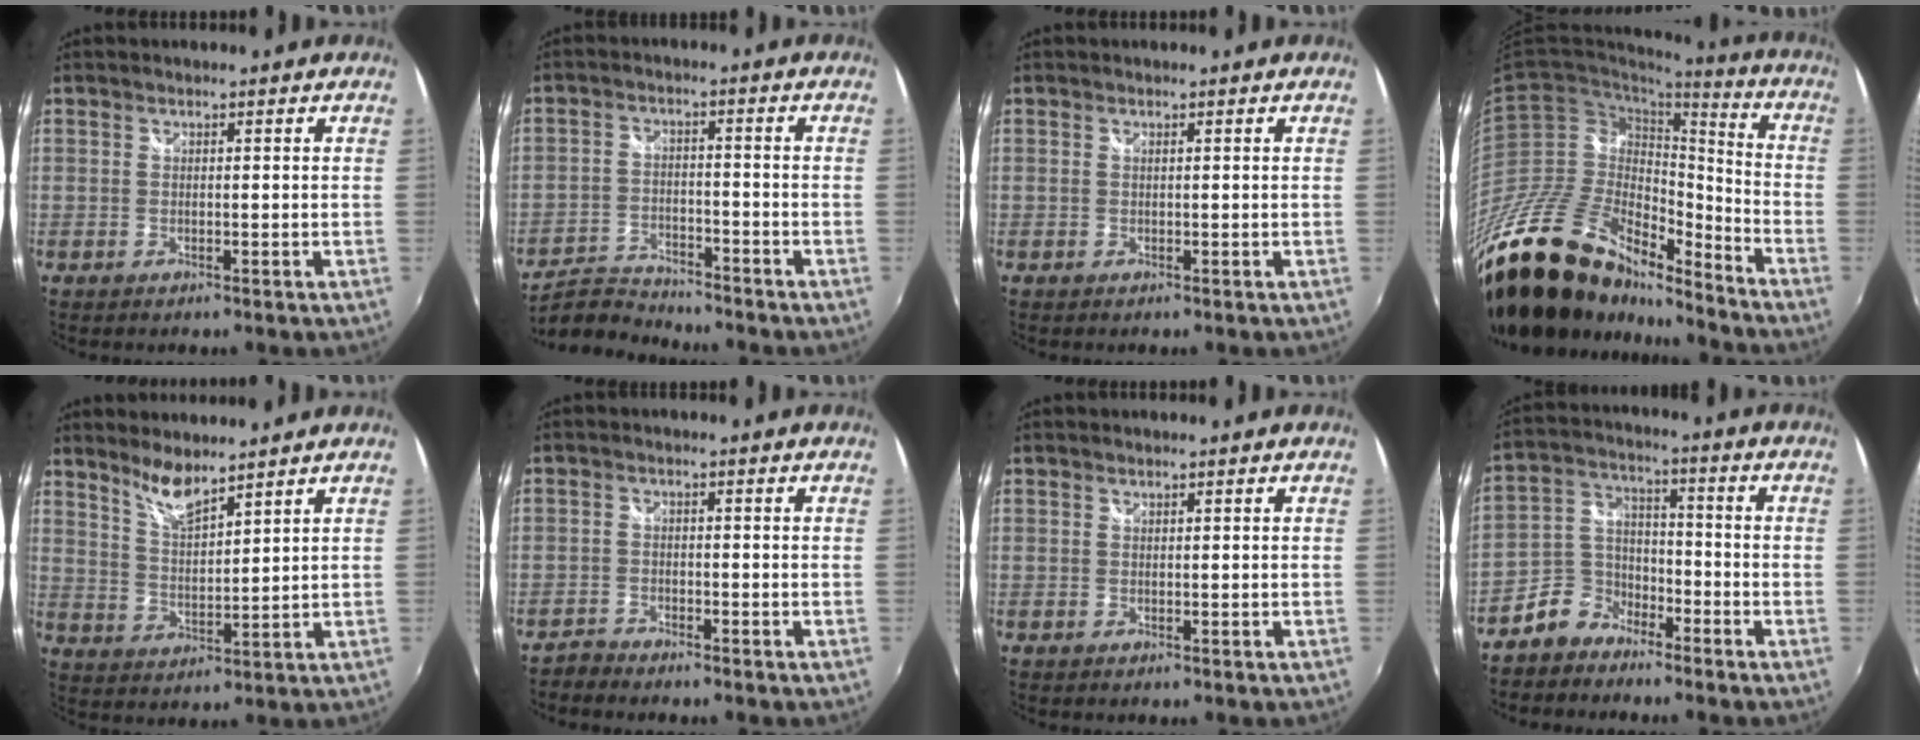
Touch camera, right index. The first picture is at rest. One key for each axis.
{"total": 8.6, "fx": -8.2, "fy": 2.2, "fz": 1.5, "tx": -0.058, "ty": 0.001, "tz": -0.149}
{"total": 0.0}
{"total": 29.8, "fx": -22.9, "fy": 12.2, "fz": 14.7, "tx": -0.280, "ty": -0.004, "tz": -0.383}
{"total": 6.1, "fx": 5.2, "fy": 0.8, "fz": 3.0, "tx": -0.057, "ty": -0.004, "tz": 0.104}
{"total": 2.5, "fx": -2.5, "fy": 0.6, "fz": -0.1, "tx": -0.008, "ty": -0.002, "tz": -0.053}
{"total": 0.0}
{"total": 7.1, "fx": -5.4, "fy": 4.4, "fz": 1.4, "tx": -0.035, "ty": 0.030, "tz": -0.112}